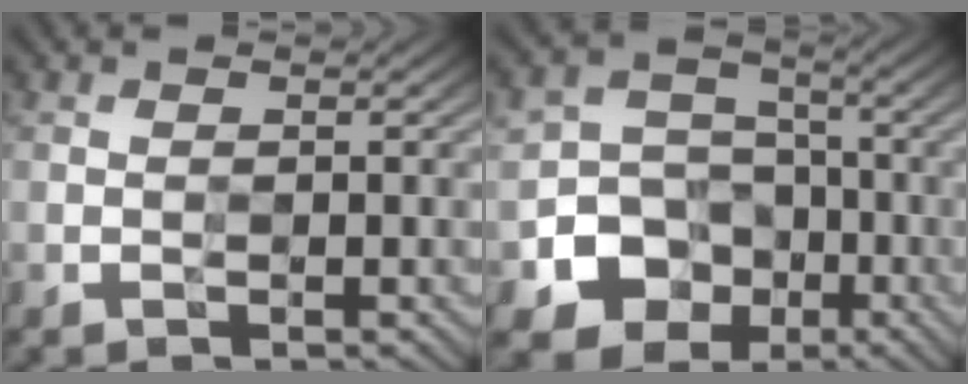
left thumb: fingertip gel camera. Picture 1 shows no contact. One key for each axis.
{"total": 10.9, "fx": -4.2, "fy": 9.4, "fz": 3.6, "tx": -0.083, "ty": -0.021, "tz": -0.105}